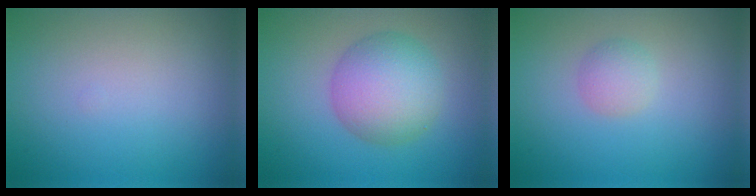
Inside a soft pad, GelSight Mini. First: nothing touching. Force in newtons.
{"total": 6.2, "press": 6.2, "slide": 0.0}
{"total": 1.7, "press": 1.7, "slide": 0.1}